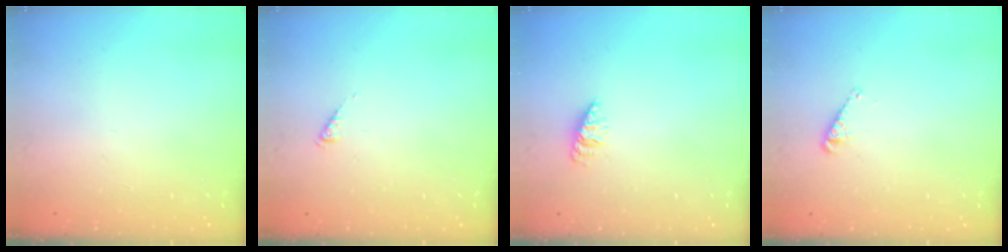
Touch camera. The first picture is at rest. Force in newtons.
{"total": 0.0}
{"total": 2.3, "press": 2.3, "slide": 0.3}
{"total": 3.2, "press": 3.1, "slide": 0.5}